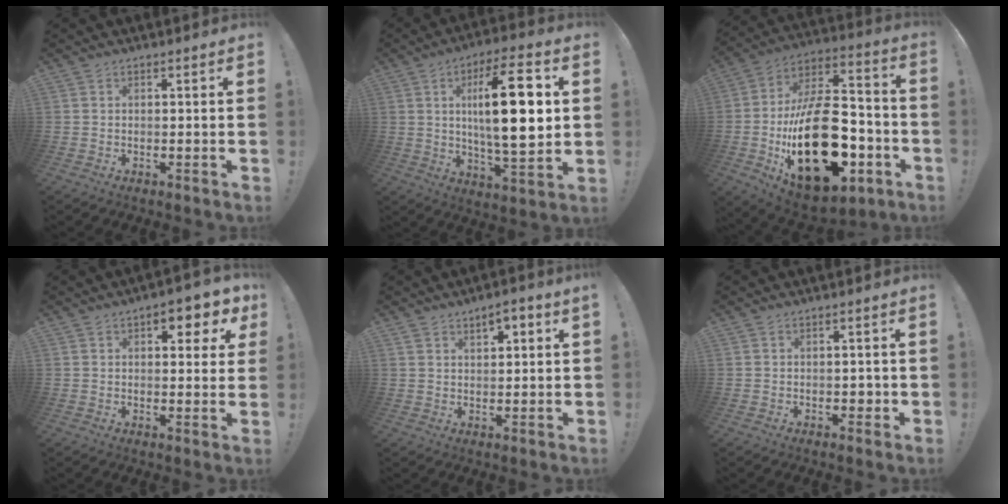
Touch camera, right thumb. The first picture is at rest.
{"total": 20.7, "force": [3.5, 6.3, 19.4], "torque": [-0.319, -0.009, 0.039]}
{"total": 32.6, "force": [-8.2, 18.2, 25.8], "torque": [-0.469, 0.054, -0.115]}
{"total": 6.7, "force": [3.1, 3.2, 5.1], "torque": [-0.047, -0.012, 0.045]}
{"total": 3.4, "force": [1.9, 1.4, 2.4], "torque": [-0.036, -0.006, 0.031]}
{"total": 1.9, "force": [-0.5, 1.5, 1.0], "torque": [-0.005, 0.003, -0.010]}